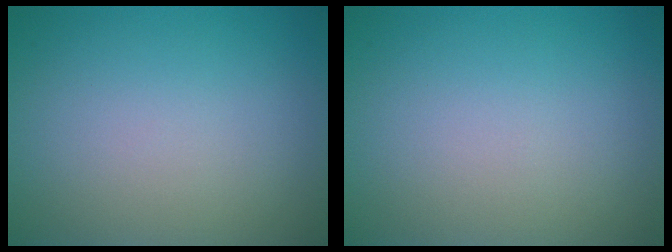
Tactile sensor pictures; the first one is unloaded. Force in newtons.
{"total": 0.0}